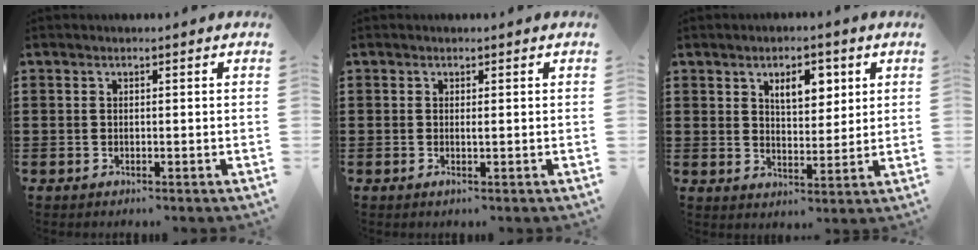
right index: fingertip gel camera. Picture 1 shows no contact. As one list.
[{"total": 0.7, "force": [0.0, -0.1, 0.7], "torque": [-0.014, -0.006, 0.000]}, {"total": 5.7, "force": [2.6, 2.9, 4.2], "torque": [-0.060, -0.002, 0.037]}]